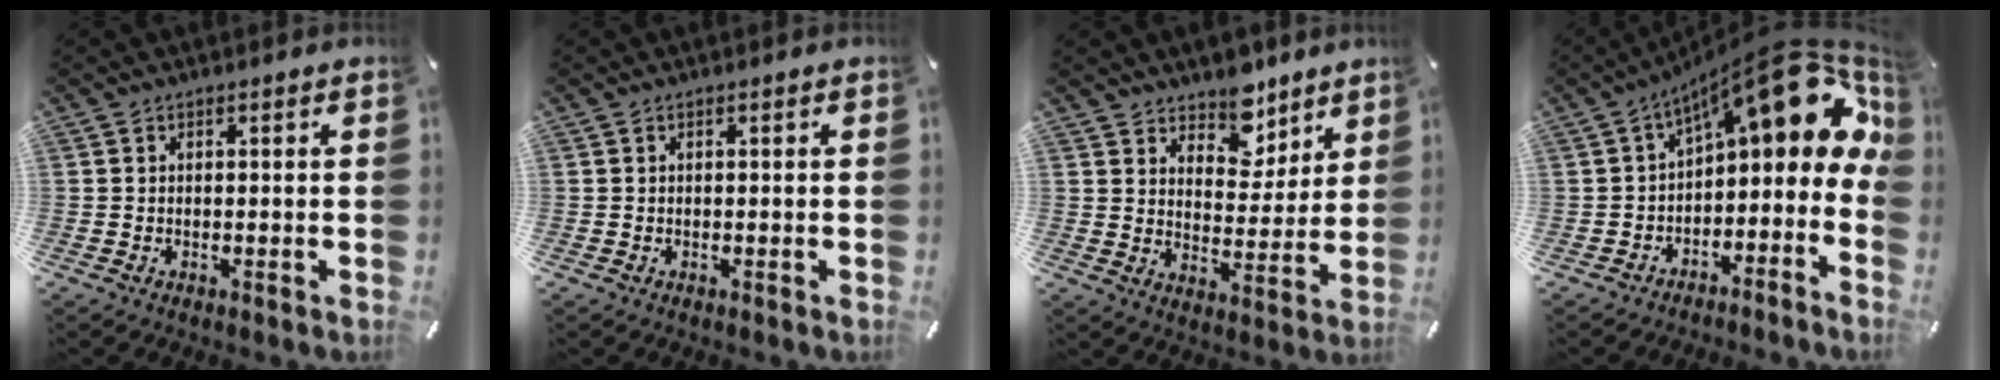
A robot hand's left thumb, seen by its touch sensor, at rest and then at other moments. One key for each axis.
{"total": 0.0}
{"total": 9.4, "fx": 7.8, "fy": 5.3, "fz": 0.7, "tx": -0.001, "ty": -0.069, "tz": 0.142}
{"total": 17.6, "fx": 7.6, "fy": 7.7, "fz": 13.8, "tx": -0.186, "ty": -0.053, "tz": 0.129}